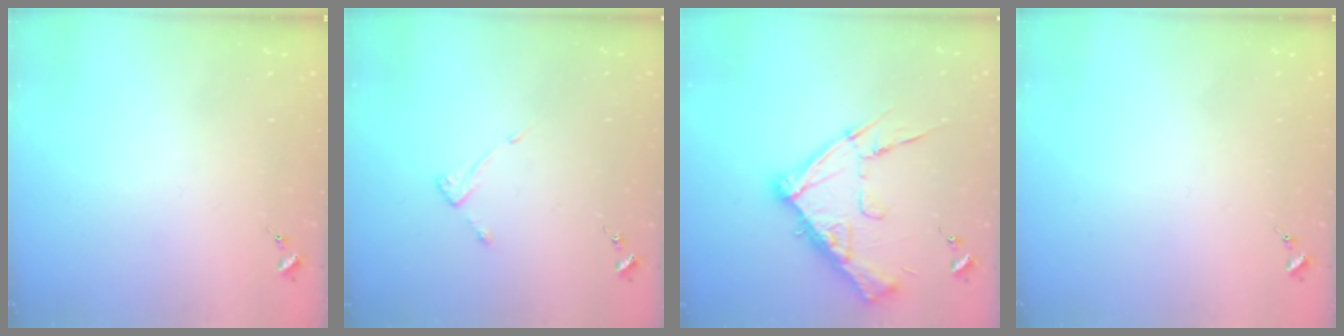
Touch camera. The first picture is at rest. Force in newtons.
{"total": 3.8, "press": 3.7, "slide": 0.4}
{"total": 15.4, "press": 15.4, "slide": 0.4}
{"total": 0.0}